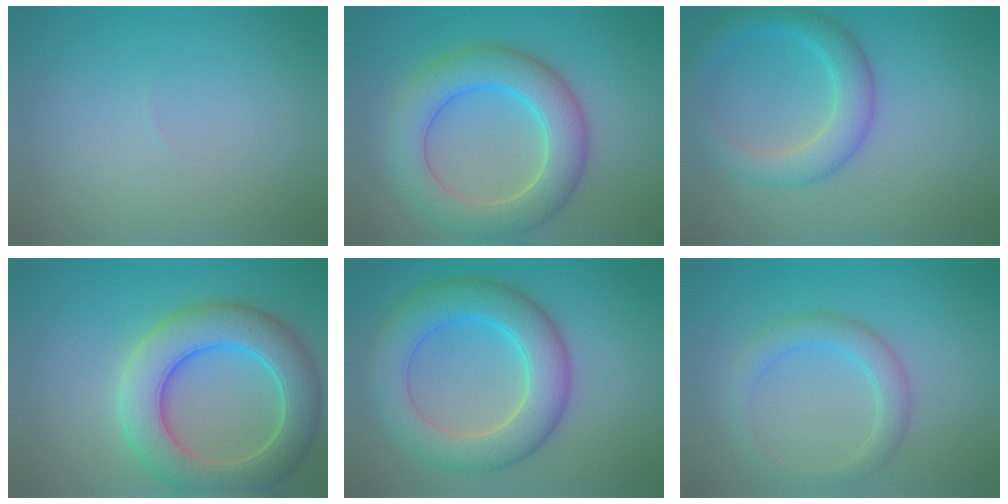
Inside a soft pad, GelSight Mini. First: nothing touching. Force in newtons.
{"total": 7.1, "press": 7.1, "slide": 0.3}
{"total": 4.1, "press": 4.1, "slide": 0.2}
{"total": 7.9, "press": 7.9, "slide": 0.6}
{"total": 7.4, "press": 7.4, "slide": 0.2}
{"total": 2.8, "press": 2.8, "slide": 0.1}